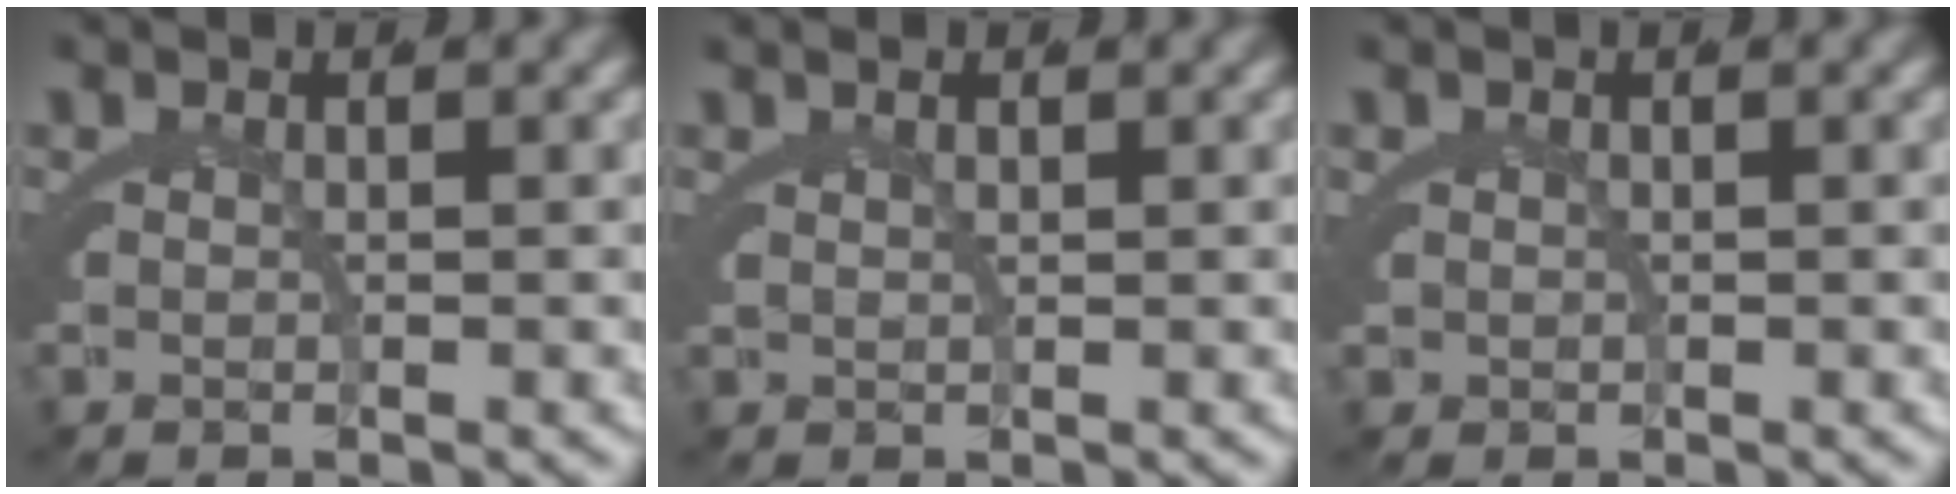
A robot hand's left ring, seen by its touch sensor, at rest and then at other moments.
{"total": 1.7, "force": [1.4, 0.4, 1.0], "torque": [-0.012, 0.004, 0.026]}
{"total": 0.9, "force": [0.2, 0.8, 0.2], "torque": [-0.010, -0.005, 0.007]}